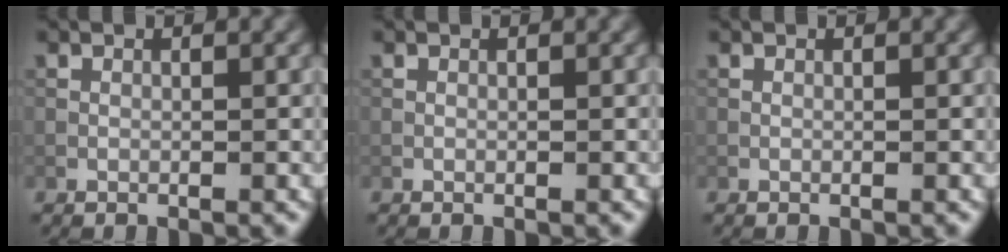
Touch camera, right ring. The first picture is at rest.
{"total": 0.0}
{"total": 0.0}